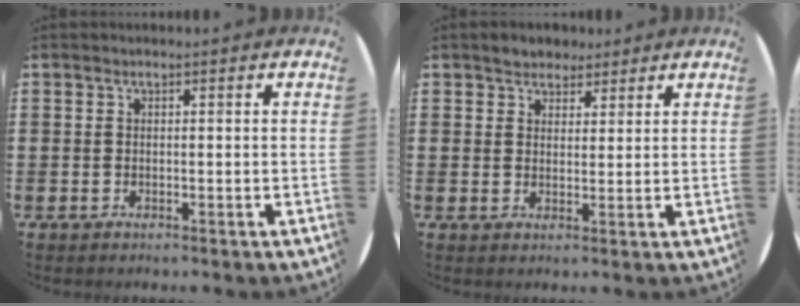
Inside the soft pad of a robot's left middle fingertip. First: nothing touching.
{"total": 2.9, "force": [2.6, 1.4, 0.0], "torque": [0.002, 0.004, 0.047]}